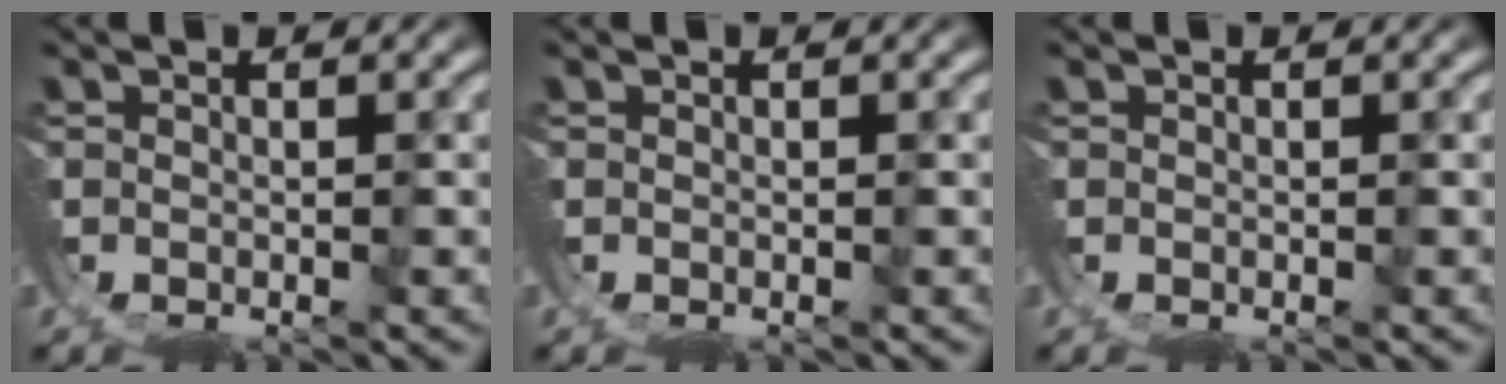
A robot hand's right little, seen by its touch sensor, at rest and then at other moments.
{"total": 0.0}
{"total": 0.0}